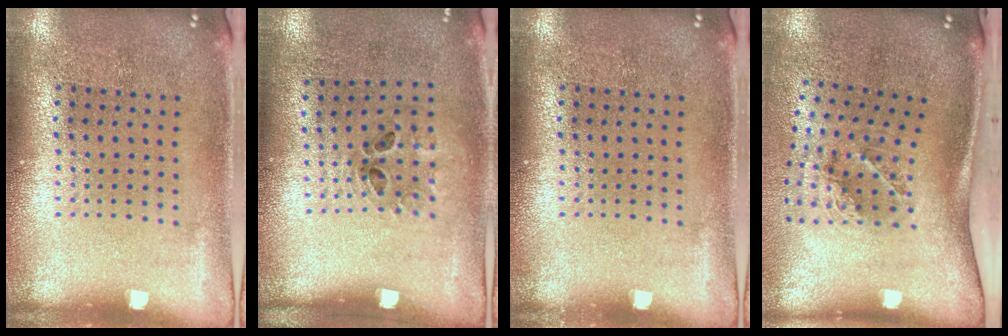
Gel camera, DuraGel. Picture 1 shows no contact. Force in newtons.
{"total": 1.2, "press": 0.6, "slide": 1.0}
{"total": 0.0}
{"total": 1.9, "press": 1.2, "slide": 1.4}